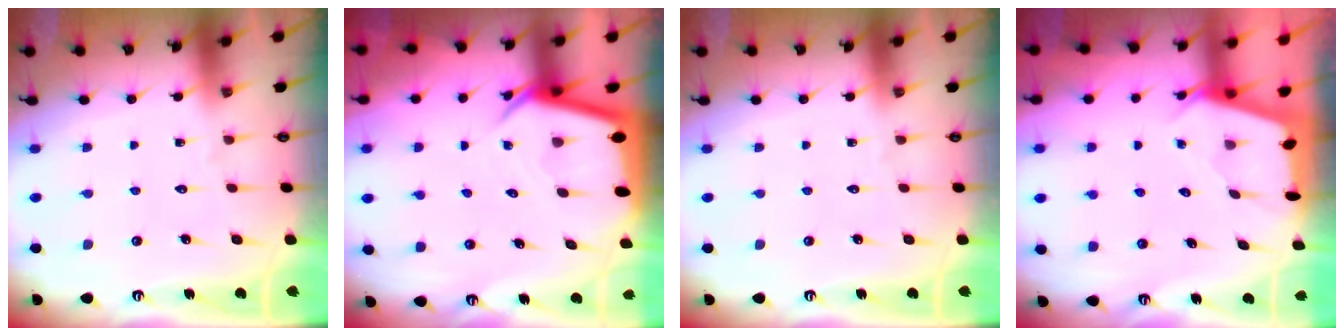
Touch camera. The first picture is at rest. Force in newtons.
{"total": 4.6, "press": 4.6, "slide": 0.4}
{"total": 0.0}
{"total": 2.4, "press": 2.4, "slide": 0.3}